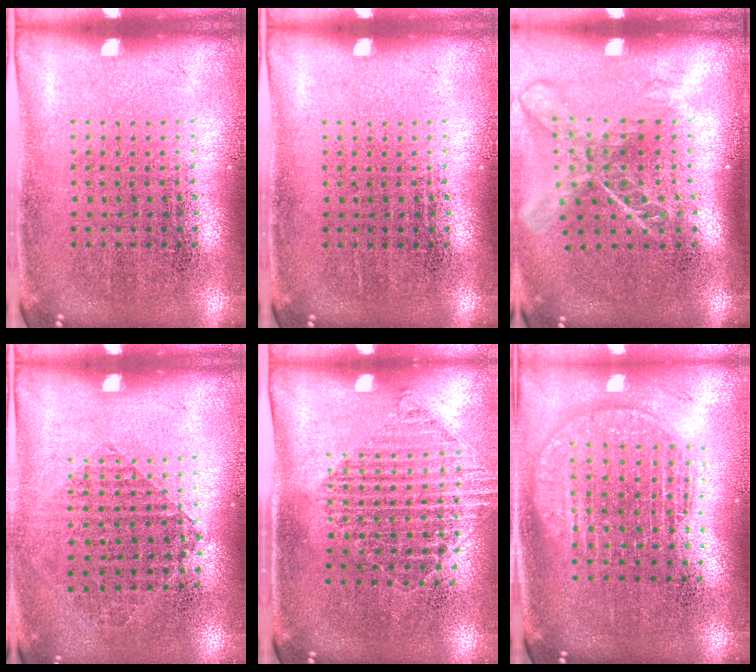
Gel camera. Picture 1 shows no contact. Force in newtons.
{"total": 0.0}
{"total": 1.9, "press": 1.4, "slide": 1.3}
{"total": 0.9, "press": 0.8, "slide": 0.4}
{"total": 1.3, "press": 1.1, "slide": 0.7}
{"total": 1.8, "press": 1.6, "slide": 0.9}